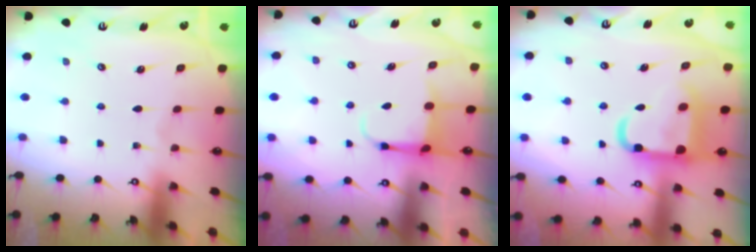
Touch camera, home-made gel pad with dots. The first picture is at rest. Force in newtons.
{"total": 4.0, "press": 3.9, "slide": 1.1}
{"total": 13.0, "press": 12.9, "slide": 1.6}